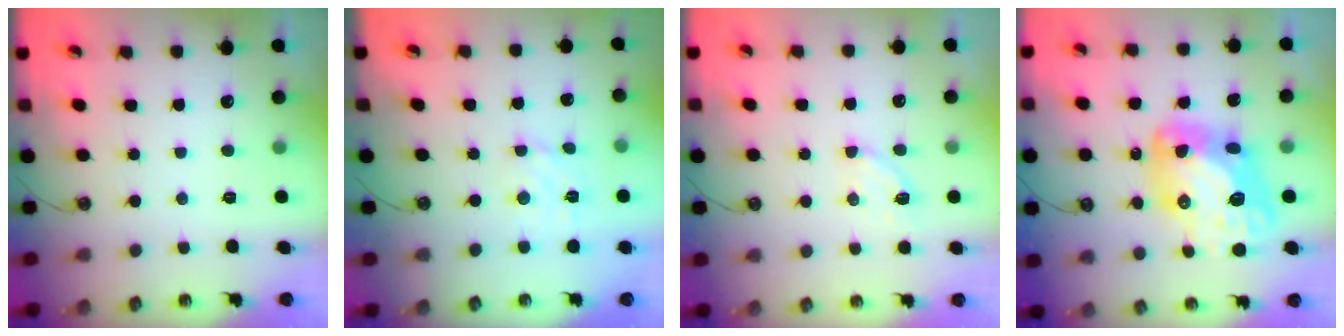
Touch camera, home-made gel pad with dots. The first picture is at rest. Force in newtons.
{"total": 2.9, "press": 2.8, "slide": 0.2}
{"total": 4.2, "press": 4.0, "slide": 1.2}
{"total": 17.9, "press": 17.8, "slide": 1.9}